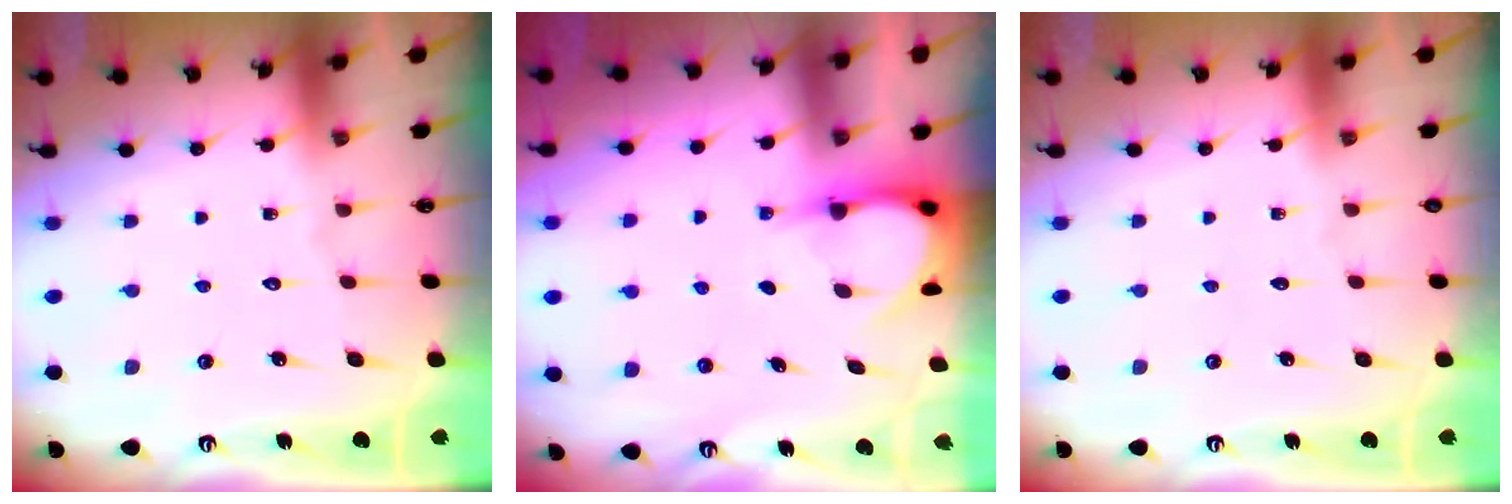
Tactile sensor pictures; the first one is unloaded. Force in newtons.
{"total": 3.8, "press": 3.8, "slide": 0.5}
{"total": 0.0}